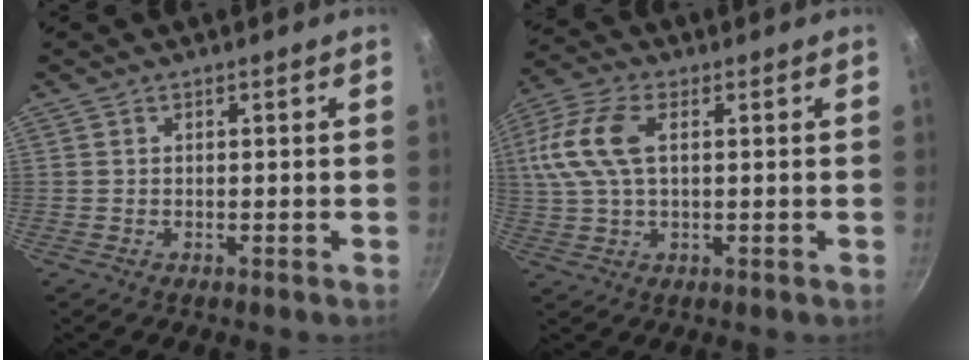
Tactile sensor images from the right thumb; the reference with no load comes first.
{"total": 13.0, "force": [2.7, 7.2, 10.5], "torque": [-0.222, 0.021, 0.042]}